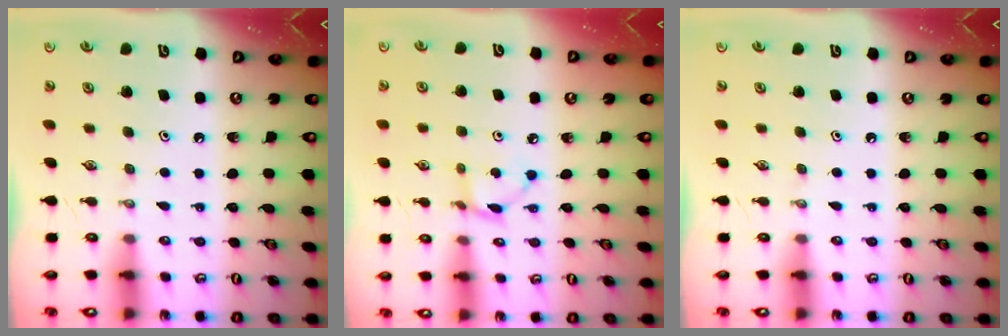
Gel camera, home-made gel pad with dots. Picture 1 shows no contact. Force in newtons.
{"total": 3.4, "press": 3.4, "slide": 0.2}
{"total": 0.0}